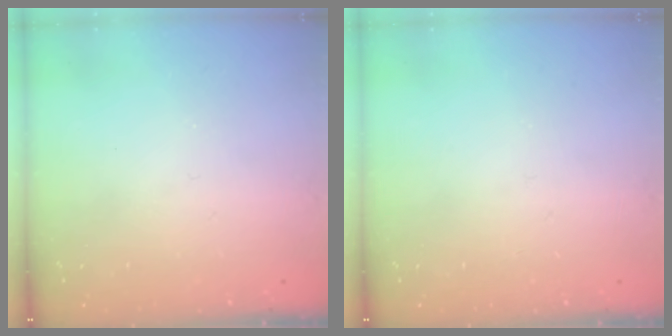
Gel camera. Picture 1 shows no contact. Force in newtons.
{"total": 0.0}